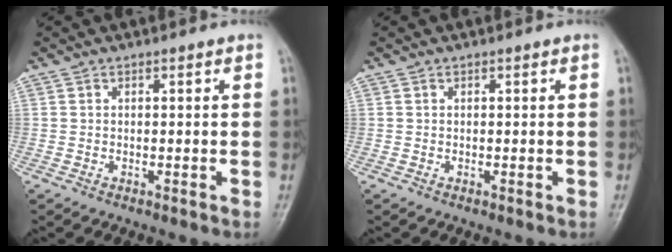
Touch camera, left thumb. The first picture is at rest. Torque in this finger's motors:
{"motor_torque": [0.00, 0.01, 0.00, 0.00, 0.02]}